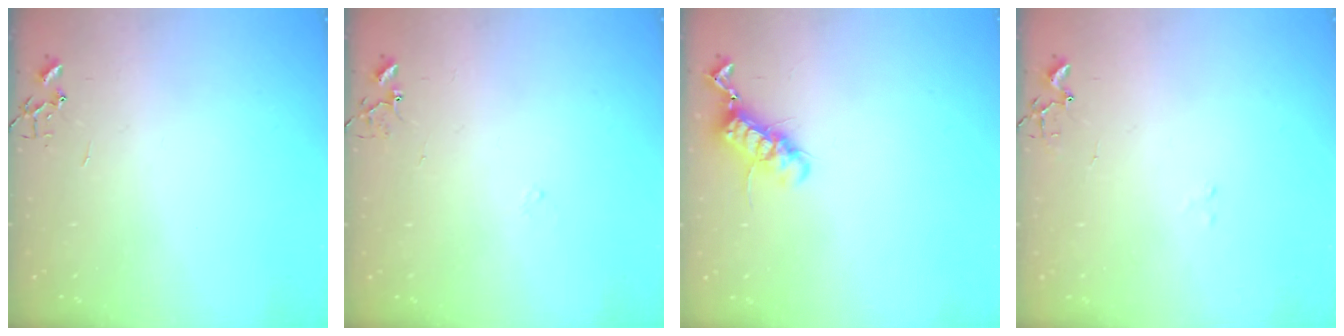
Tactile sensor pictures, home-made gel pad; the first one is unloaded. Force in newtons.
{"total": 6.8, "press": 6.8, "slide": 0.5}
{"total": 11.7, "press": 11.7, "slide": 0.9}
{"total": 8.6, "press": 8.5, "slide": 0.7}